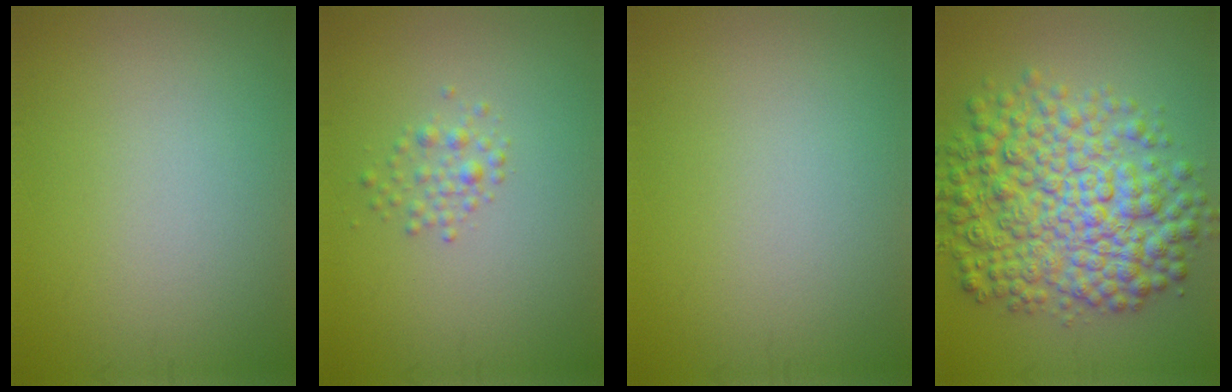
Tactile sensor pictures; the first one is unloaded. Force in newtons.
{"total": 1.4, "press": 1.4, "slide": 0.1}
{"total": 0.0}
{"total": 9.8, "press": 9.8, "slide": 0.1}